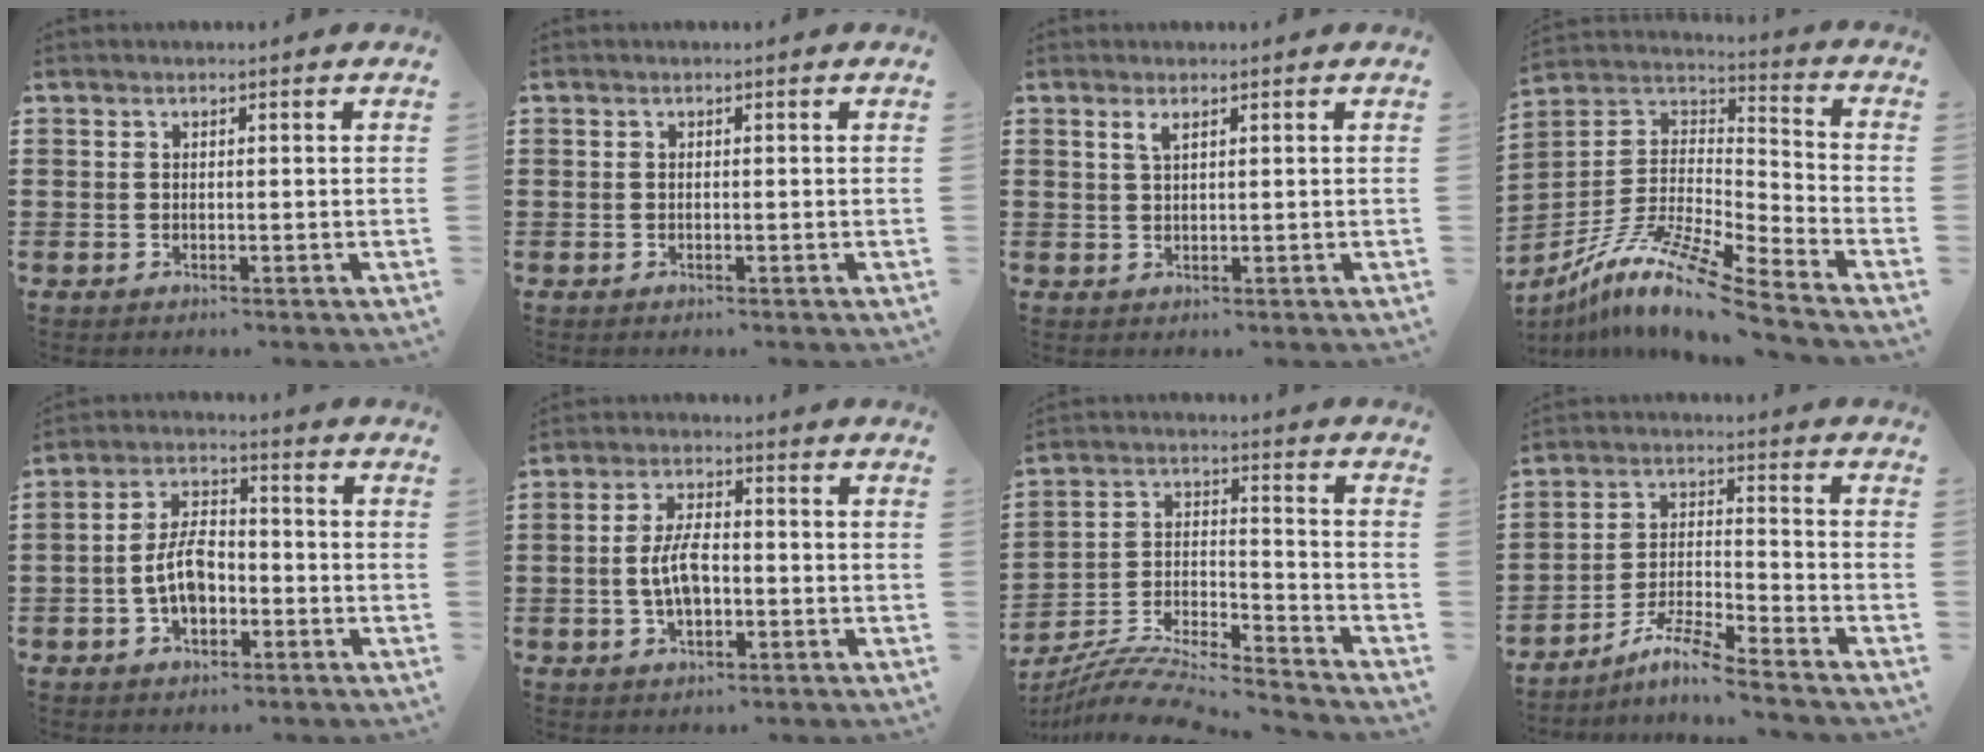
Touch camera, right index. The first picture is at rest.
{"total": 0.0}
{"total": 1.5, "force": [0.8, 0.4, 1.2], "torque": [-0.026, 0.003, 0.013]}
{"total": 12.3, "force": [-9.5, 0.9, 7.6], "torque": [-0.157, 0.005, -0.190]}
{"total": 6.6, "force": [-1.9, 3.7, 5.2], "torque": [-0.110, 0.007, -0.037]}
{"total": 6.1, "force": [-0.9, 2.9, 5.3], "torque": [-0.116, 0.001, -0.022]}
{"total": 9.4, "force": [-8.9, 0.6, 2.8], "torque": [-0.061, 0.003, -0.183]}
{"total": 7.2, "force": [-6.2, -0.1, 3.5], "torque": [-0.077, -0.006, -0.123]}